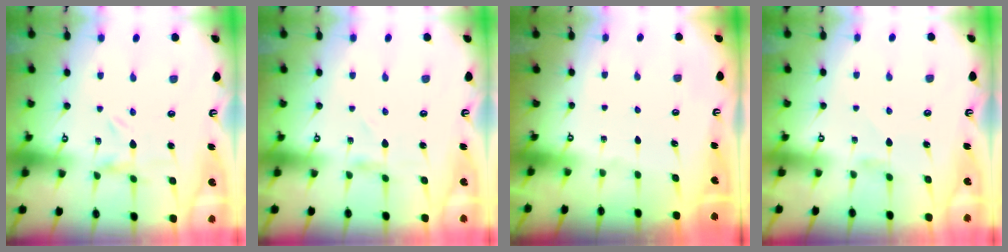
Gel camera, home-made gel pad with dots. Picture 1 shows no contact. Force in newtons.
{"total": 0.5, "press": 0.5, "slide": 0.1}
{"total": 0.0}
{"total": 0.8, "press": 0.7, "slide": 0.2}